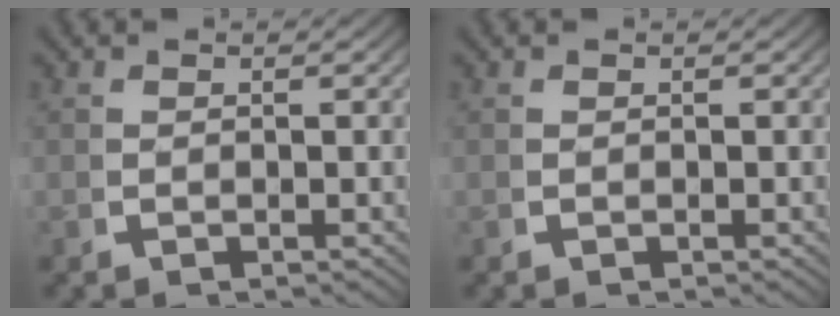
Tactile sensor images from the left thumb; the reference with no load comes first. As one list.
[{"total": 0.0}]